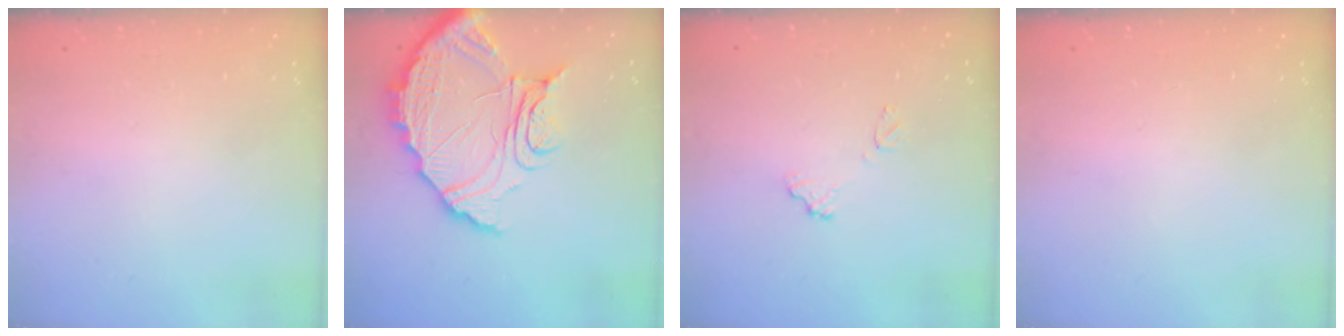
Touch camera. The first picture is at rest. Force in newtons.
{"total": 17.0, "press": 17.0, "slide": 1.7}
{"total": 8.4, "press": 8.4, "slide": 0.5}
{"total": 0.0}